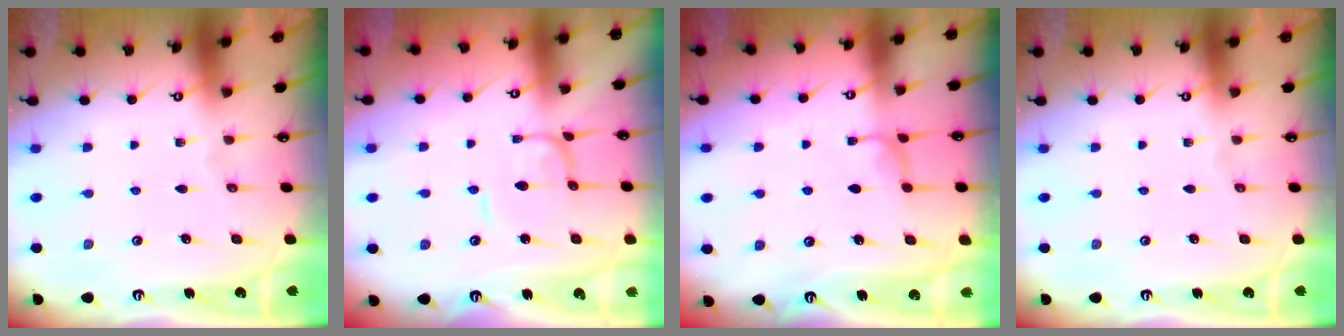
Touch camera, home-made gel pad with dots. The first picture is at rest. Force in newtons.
{"total": 1.2, "press": 1.2, "slide": 0.3}
{"total": 2.0, "press": 1.9, "slide": 0.5}
{"total": 0.0}